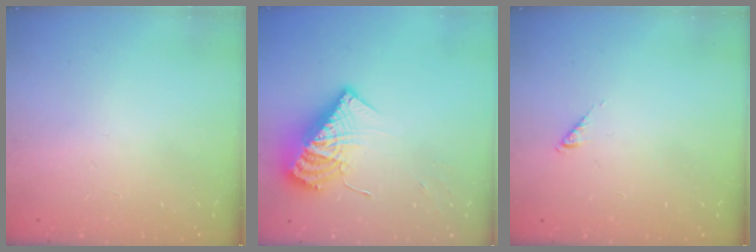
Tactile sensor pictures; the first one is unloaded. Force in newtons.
{"total": 12.8, "press": 12.7, "slide": 1.2}
{"total": 0.0}